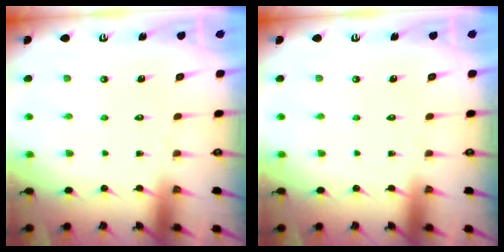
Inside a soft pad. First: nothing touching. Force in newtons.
{"total": 0.0}